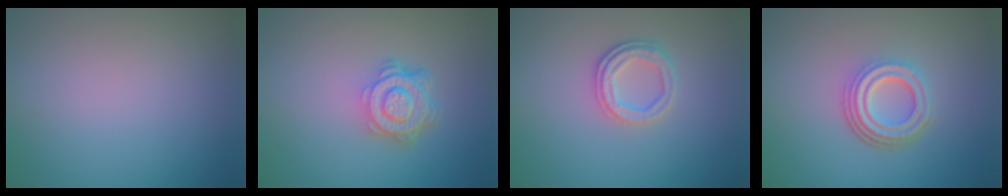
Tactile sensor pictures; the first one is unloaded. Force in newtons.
{"total": 4.5, "press": 3.3, "slide": 3.0}
{"total": 2.6, "press": 2.3, "slide": 1.3}
{"total": 4.5, "press": 3.3, "slide": 3.1}